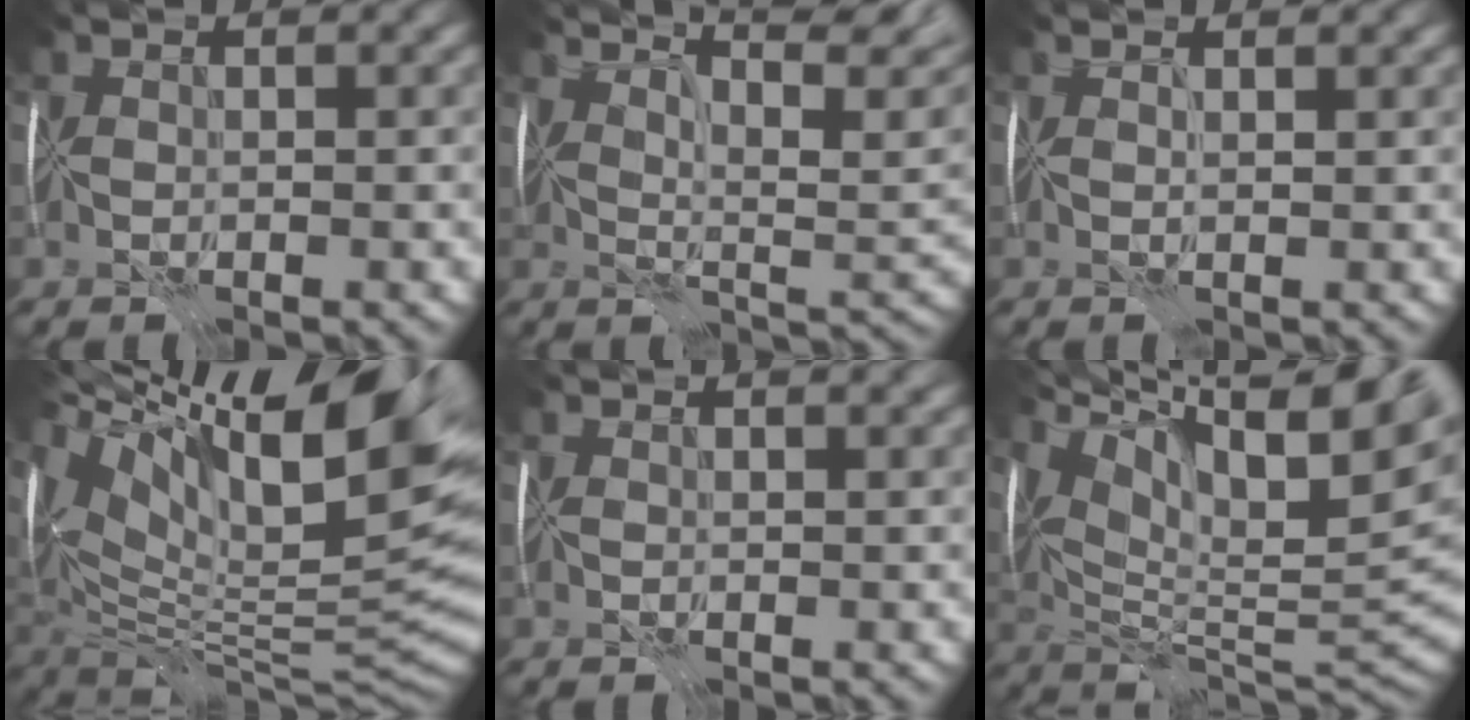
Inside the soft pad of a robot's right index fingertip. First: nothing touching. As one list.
[{"total": 9.5, "force": [6.2, 2.2, 6.9], "torque": [-0.096, 0.027, 0.084]}, {"total": 1.8, "force": [1.3, 0.4, 1.1], "torque": [-0.012, 0.005, 0.008]}, {"total": 17.9, "force": [8.2, 6.3, 14.6], "torque": [-0.222, 0.022, 0.151]}, {"total": 1.6, "force": [1.3, 0.4, 0.9], "torque": [-0.004, 0.004, 0.015]}, {"total": 16.9, "force": [8.8, 5.4, 13.4], "torque": [-0.215, 0.026, 0.153]}]